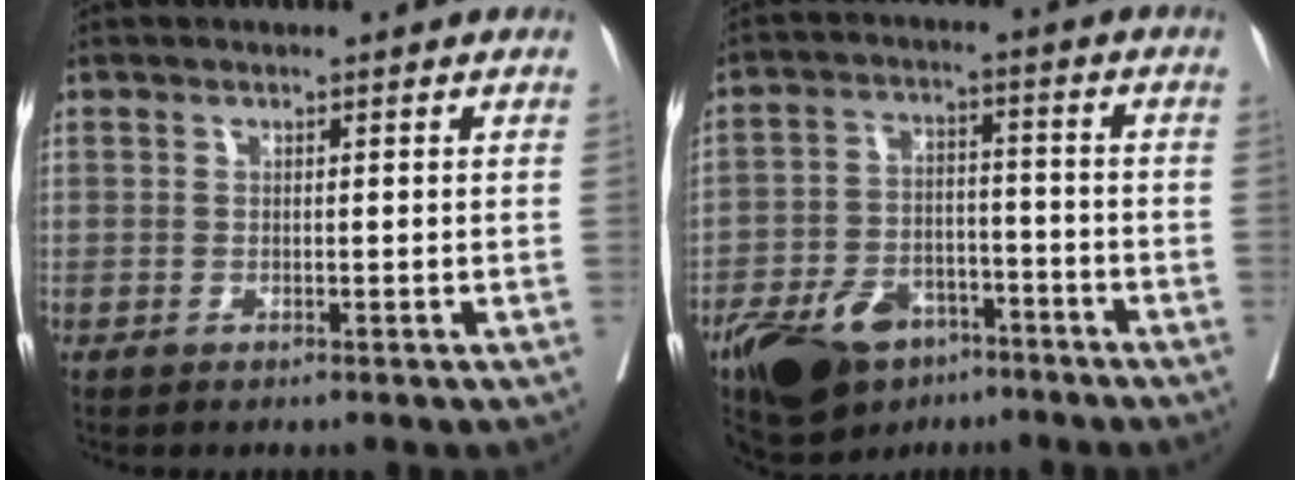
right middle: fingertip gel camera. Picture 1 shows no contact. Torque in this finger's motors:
{"motor_torque": [1.06, -1.08, 0.26, 0.08]}